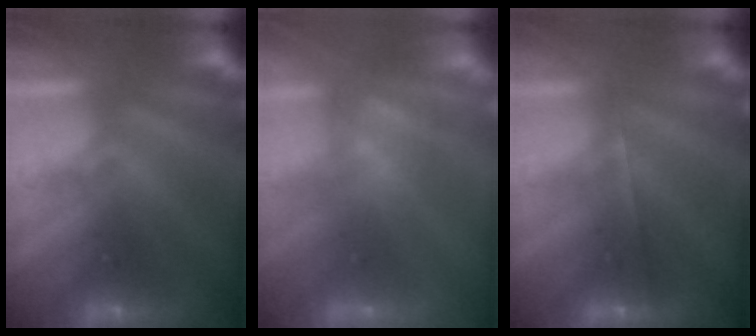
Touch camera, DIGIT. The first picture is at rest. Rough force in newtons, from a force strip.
{"total": 8.6}
{"total": 1.7}